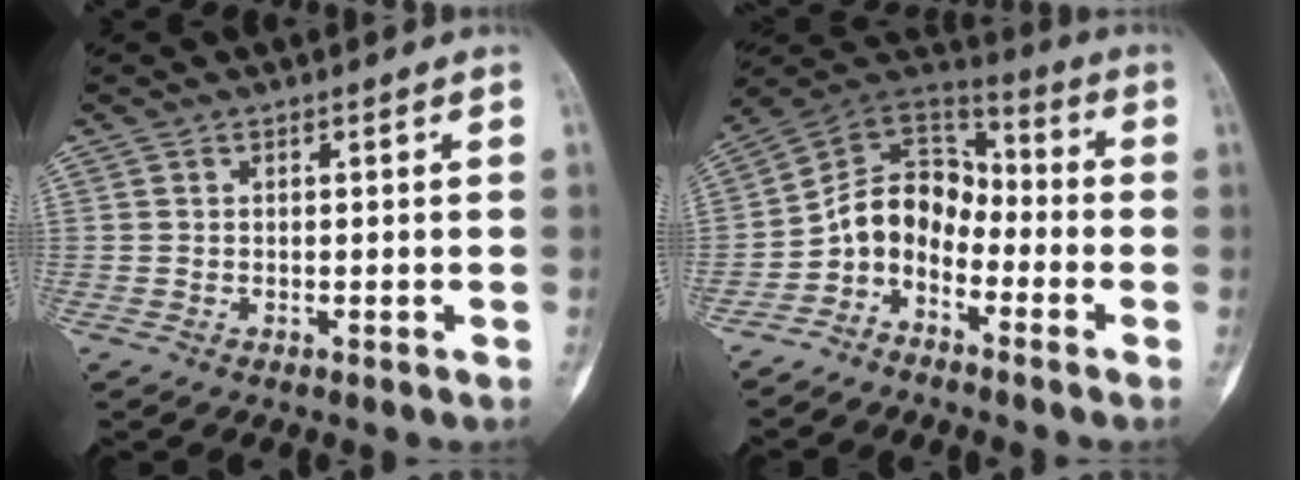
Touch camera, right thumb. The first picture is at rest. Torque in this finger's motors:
{"motor_torque": [0.13, 0.10, 0.16, -0.16, 0.08]}